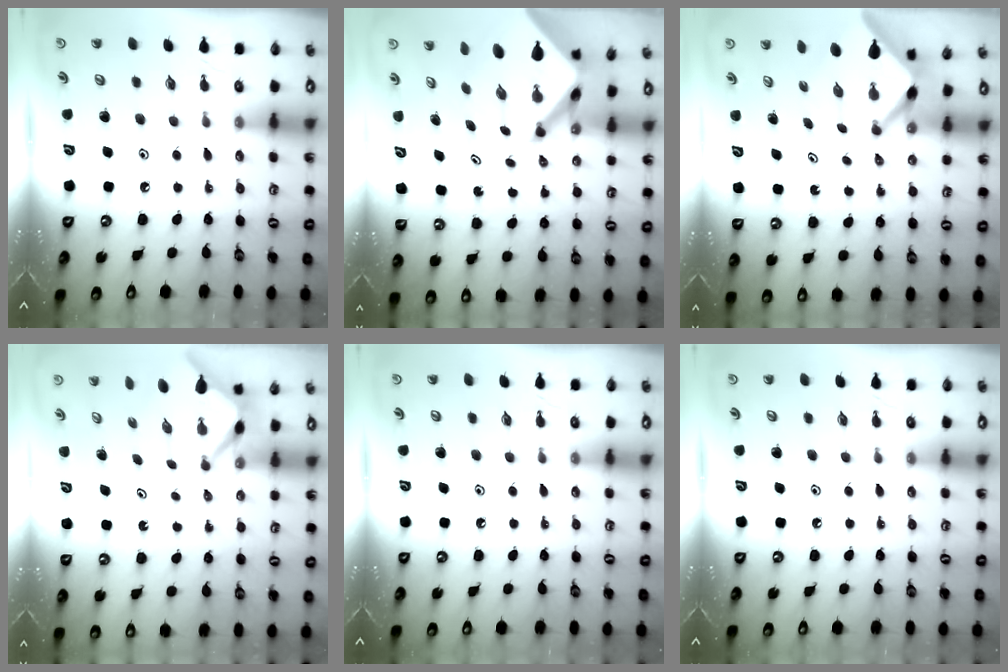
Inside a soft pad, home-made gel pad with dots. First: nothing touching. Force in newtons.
{"total": 8.9, "press": 8.9, "slide": 0.8}
{"total": 3.8, "press": 3.8, "slide": 0.2}
{"total": 3.1, "press": 3.1, "slide": 0.2}
{"total": 0.0}
{"total": 0.0}